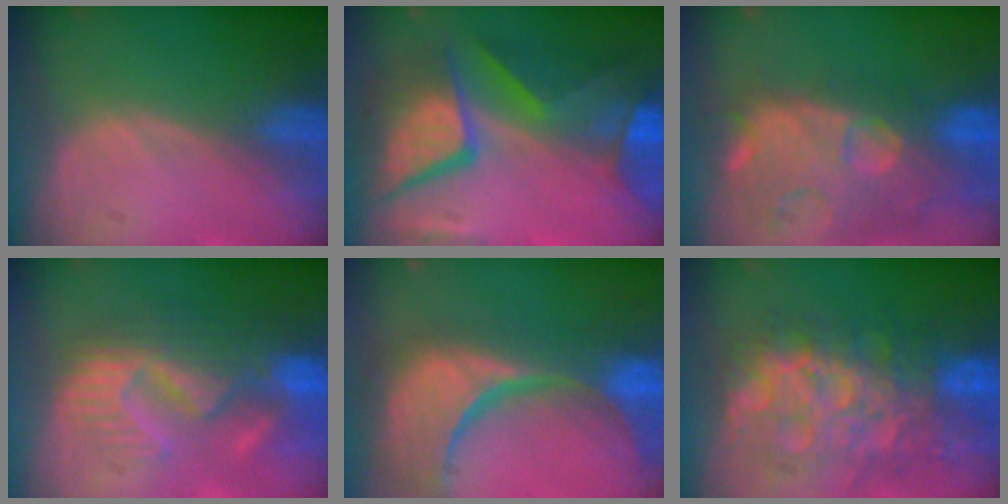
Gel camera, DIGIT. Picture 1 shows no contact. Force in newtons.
{"total": 12.0, "press": 11.9, "slide": 1.2}
{"total": 12.2, "press": 11.0, "slide": 5.4}
{"total": 11.1, "press": 9.8, "slide": 5.2}
{"total": 15.2, "press": 12.2, "slide": 9.1}
{"total": 12.2, "press": 12.2, "slide": 1.1}